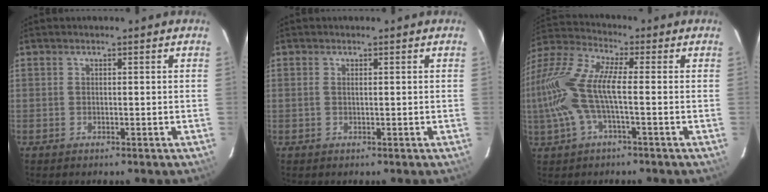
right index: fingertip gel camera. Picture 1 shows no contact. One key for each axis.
{"total": 0.6, "fx": 0.1, "fy": 0.0, "fz": 0.5, "tx": -0.014, "ty": 0.001, "tz": 0.000}
{"total": 15.4, "fx": -1.8, "fy": 4.6, "fz": 14.5, "tx": -0.291, "ty": 0.000, "tz": -0.040}